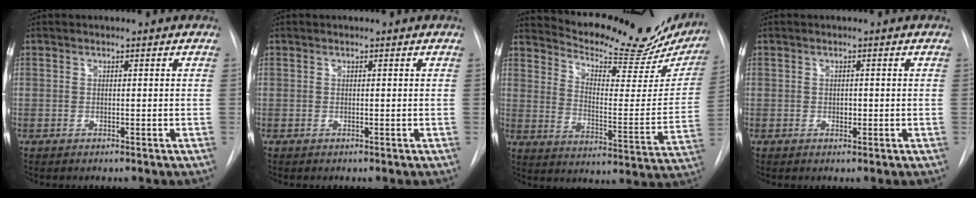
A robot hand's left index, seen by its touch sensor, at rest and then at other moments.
{"total": 0.0}
{"total": 23.9, "force": [21.4, 5.1, 9.2], "torque": [-0.139, -0.074, 0.271]}
{"total": 1.1, "force": [-0.9, 0.5, 0.5], "torque": [-0.006, -0.006, -0.013]}